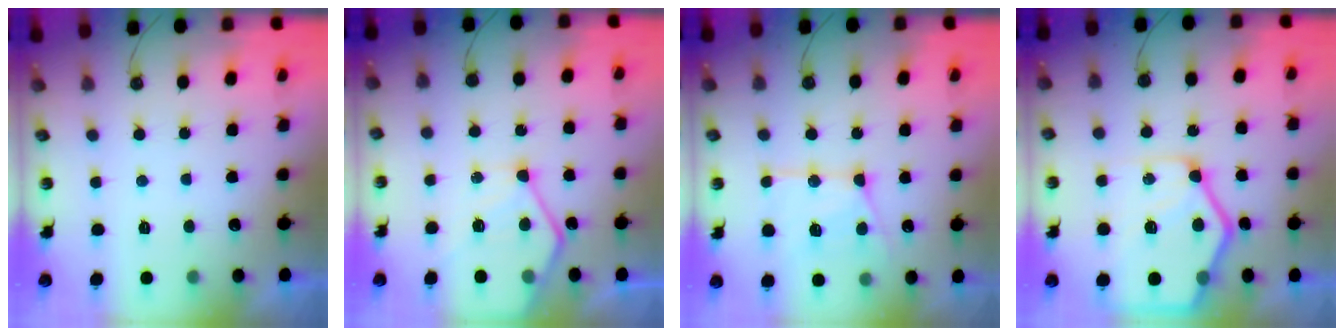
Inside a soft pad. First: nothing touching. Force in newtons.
{"total": 12.9, "press": 12.8, "slide": 1.3}
{"total": 15.0, "press": 14.9, "slide": 1.6}
{"total": 20.1, "press": 20.0, "slide": 2.0}